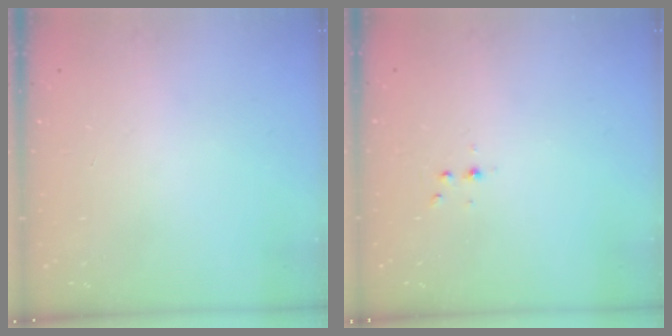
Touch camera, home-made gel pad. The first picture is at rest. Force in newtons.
{"total": 3.0, "press": 2.6, "slide": 1.5}